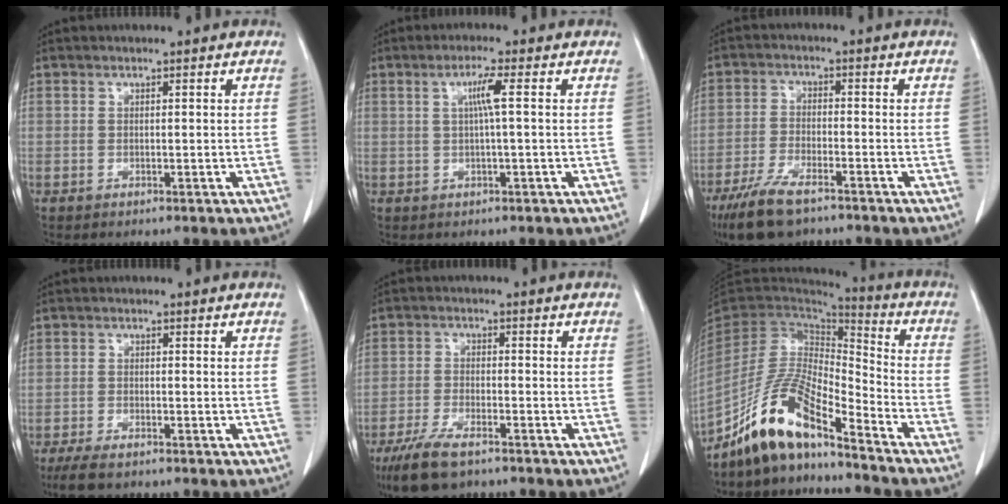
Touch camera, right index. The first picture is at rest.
{"total": 3.4, "force": [0.6, -0.5, 3.3], "torque": [-0.063, 0.004, 0.011]}
{"total": 8.7, "force": [-6.3, 2.6, 5.5], "torque": [-0.111, -0.016, -0.112]}
{"total": 4.7, "force": [-3.6, 1.3, 2.7], "torque": [-0.049, -0.010, -0.058]}
{"total": 8.1, "force": [-5.9, 2.4, 5.1], "torque": [-0.101, -0.016, -0.105]}
{"total": 13.6, "force": [-10.6, 2.4, 8.2], "torque": [-0.164, 0.006, -0.196]}